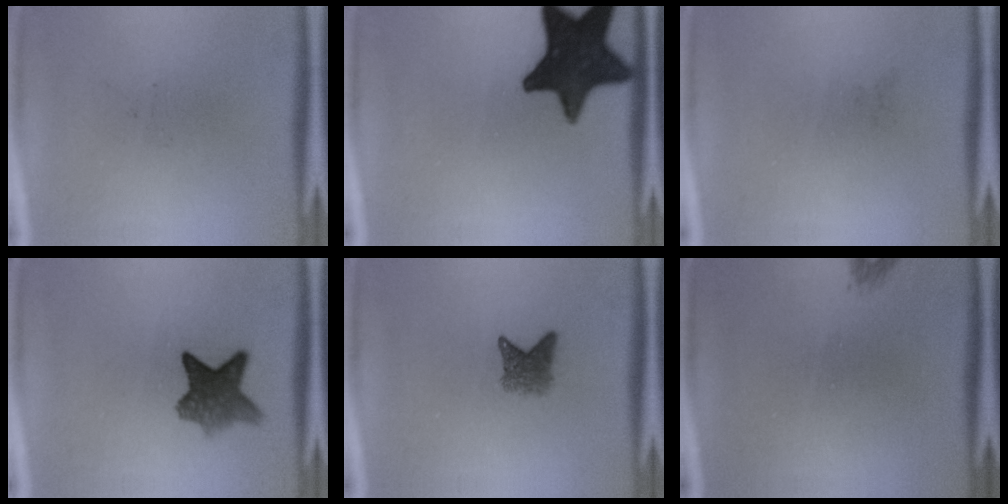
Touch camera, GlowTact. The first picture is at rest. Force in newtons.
{"total": 16.3}
{"total": 0.0}
{"total": 7.2}
{"total": 2.8}
{"total": 0.9}